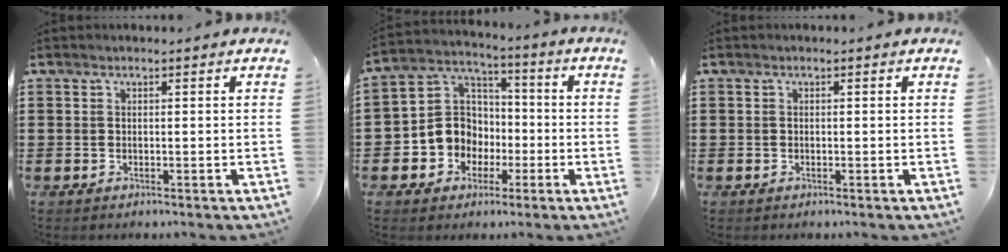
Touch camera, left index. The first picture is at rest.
{"total": 8.3, "force": [-1.9, 7.8, 2.0], "torque": [-0.086, 0.006, -0.038]}
{"total": 0.0}